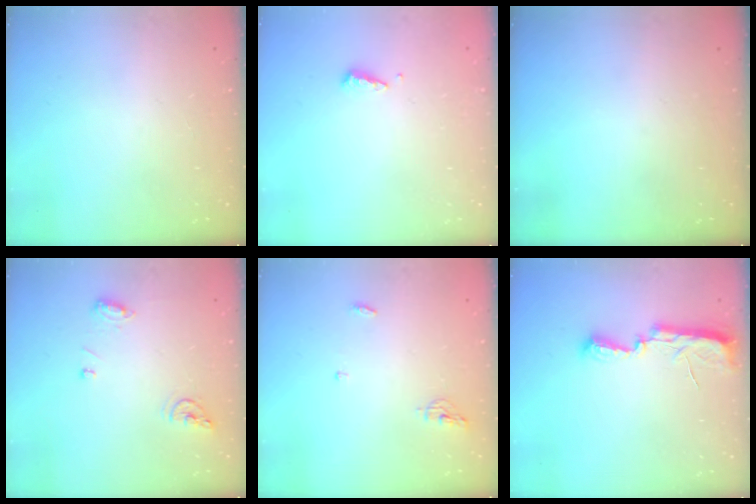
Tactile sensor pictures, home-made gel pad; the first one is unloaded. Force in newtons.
{"total": 4.7, "press": 4.7, "slide": 0.5}
{"total": 0.0}
{"total": 7.9, "press": 7.9, "slide": 0.8}
{"total": 7.2, "press": 4.7, "slide": 5.5}
{"total": 8.9, "press": 8.5, "slide": 2.4}